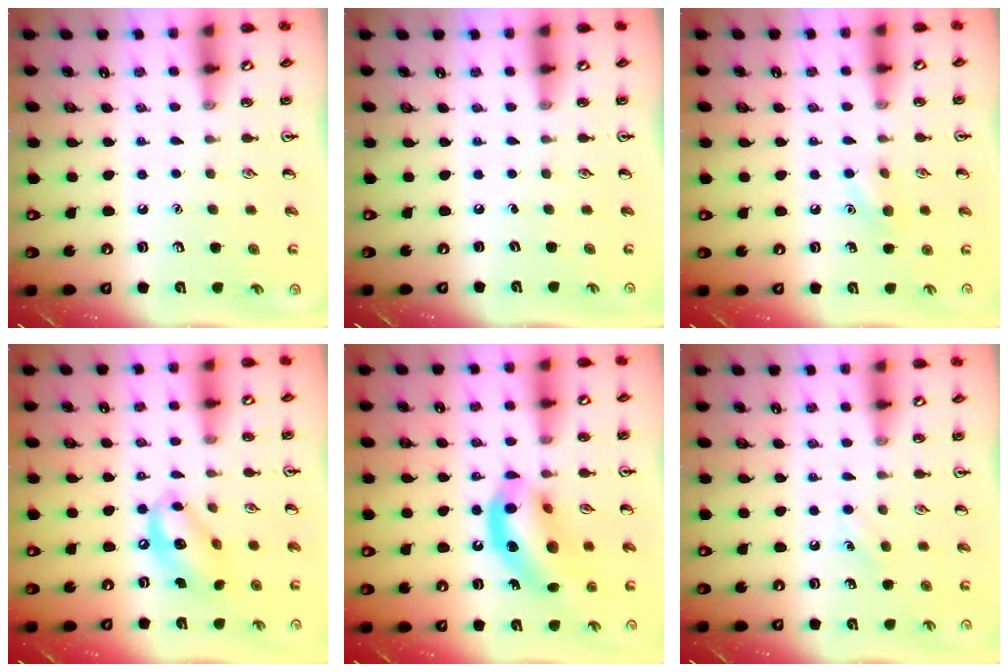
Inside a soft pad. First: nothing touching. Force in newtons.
{"total": 0.0}
{"total": 6.8, "press": 6.6, "slide": 1.5}
{"total": 11.7, "press": 11.4, "slide": 2.6}
{"total": 14.7, "press": 14.1, "slide": 4.1}
{"total": 4.2, "press": 3.9, "slide": 1.4}